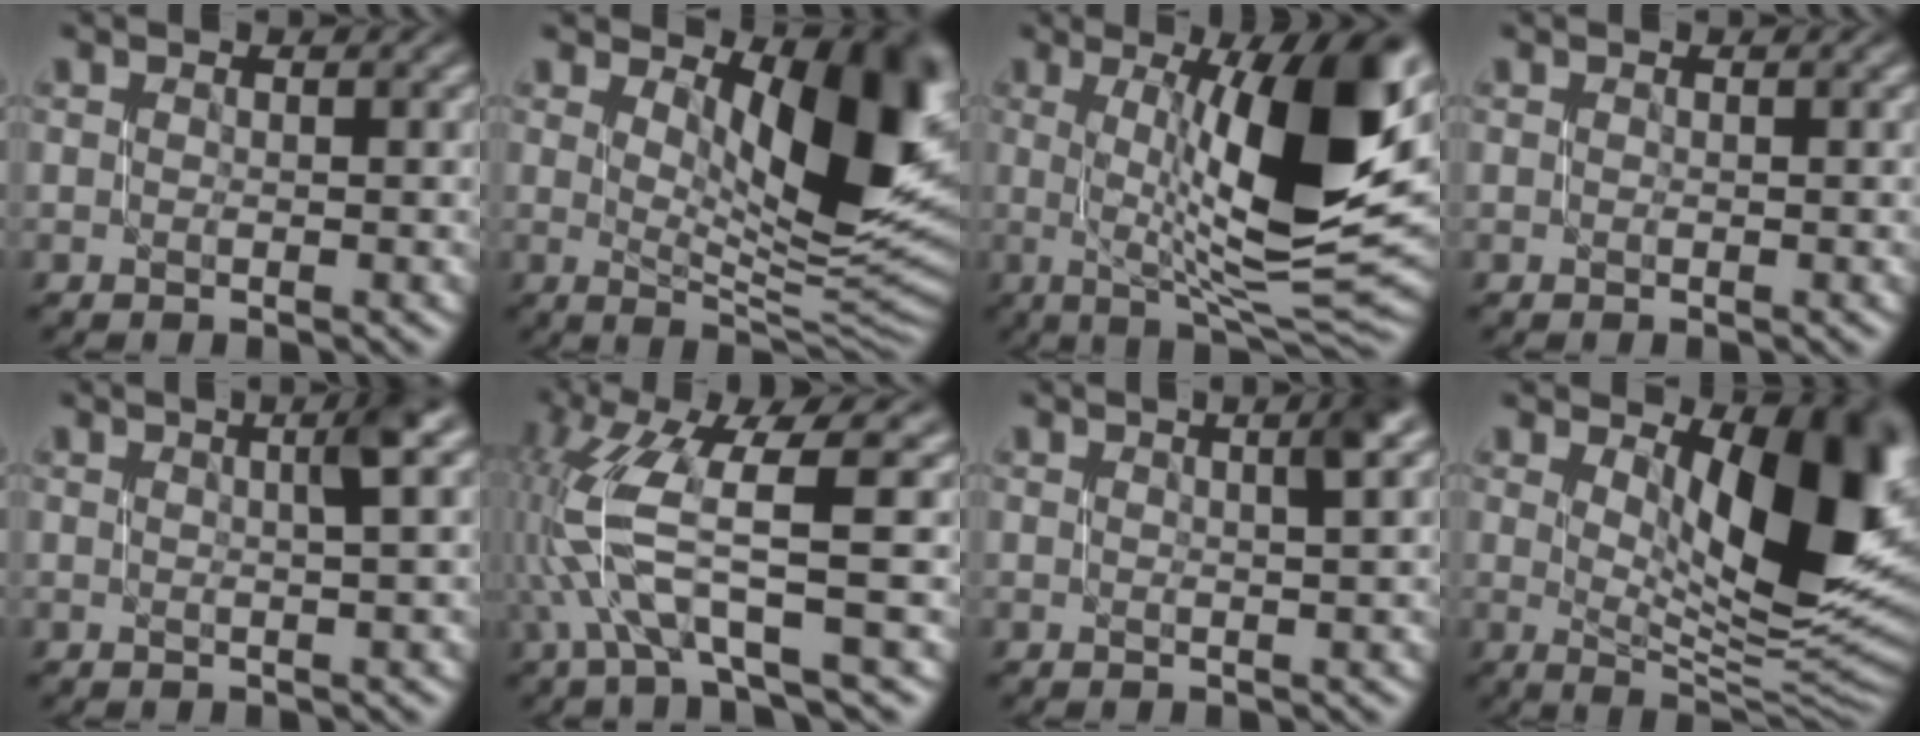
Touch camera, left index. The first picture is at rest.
{"total": 10.6, "force": [3.3, 4.0, 9.2], "torque": [-0.119, -0.012, 0.066]}
{"total": 13.0, "force": [2.0, 3.2, 12.4], "torque": [-0.163, -0.004, 0.036]}
{"total": 0.0}
{"total": 3.1, "force": [0.7, 0.3, 3.0], "torque": [-0.040, 0.007, 0.013]}
{"total": 8.1, "force": [-1.5, 1.7, 7.8], "torque": [-0.171, 0.003, -0.028]}
{"total": 3.0, "force": [1.0, 0.6, 2.8], "torque": [-0.026, 0.008, 0.011]}
{"total": 11.7, "force": [3.2, 4.8, 10.2], "torque": [-0.126, -0.012, 0.062]}